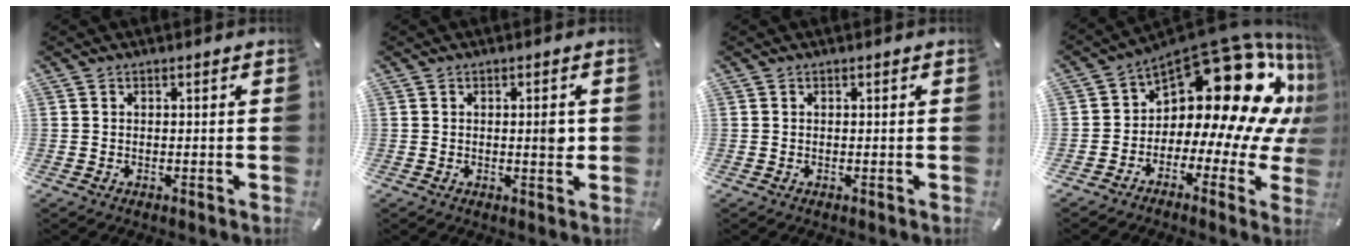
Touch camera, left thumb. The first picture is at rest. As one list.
[{"total": 3.5, "force": [0.3, 1.2, 3.2], "torque": [-0.038, -0.007, -0.002]}, {"total": 0.0}, {"total": 20.8, "force": [9.4, 11.0, 15.0], "torque": [-0.215, -0.089, 0.160]}]